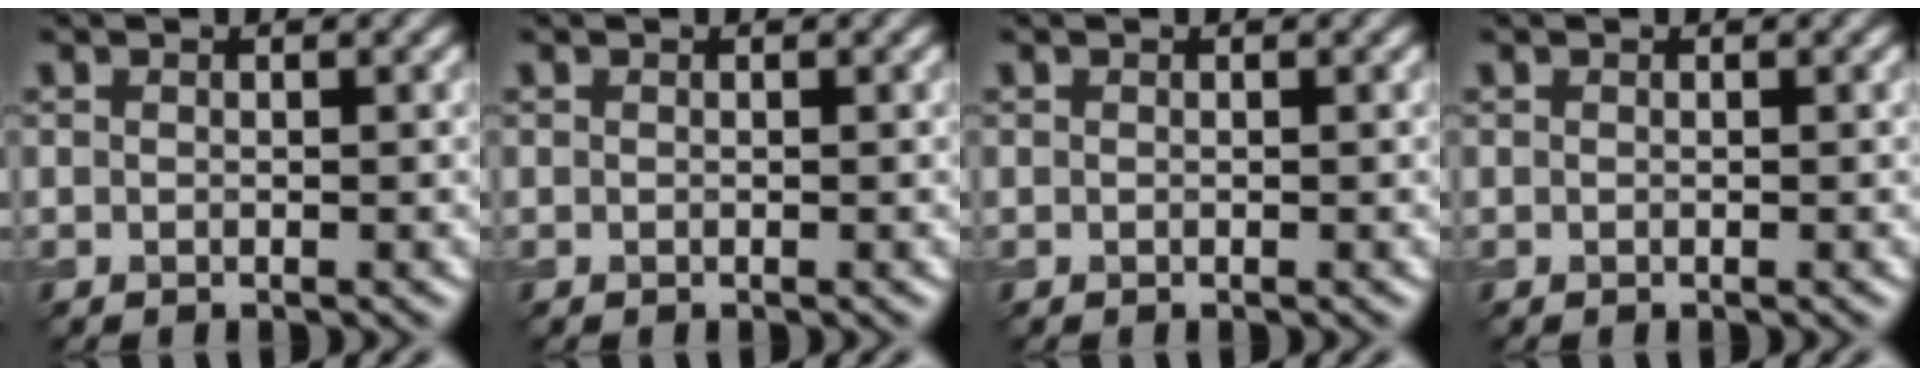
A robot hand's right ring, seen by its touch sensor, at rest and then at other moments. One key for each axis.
{"total": 0.0}
{"total": 0.0}
{"total": 0.0}